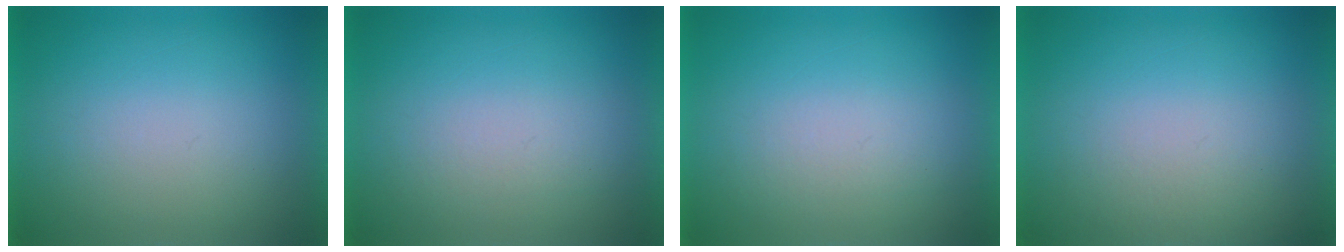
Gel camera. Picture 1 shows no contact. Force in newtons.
{"total": 1.5}
{"total": 1.3}
{"total": 2.0}